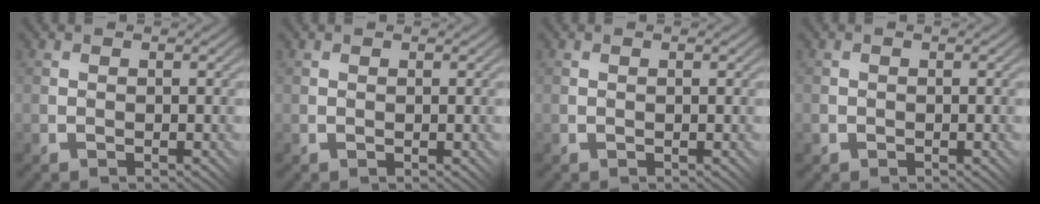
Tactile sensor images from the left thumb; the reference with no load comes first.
{"total": 0.0}
{"total": 0.0}
{"total": 0.6, "force": [-0.2, 0.6, -0.1], "torque": [0.003, -0.003, -0.004]}